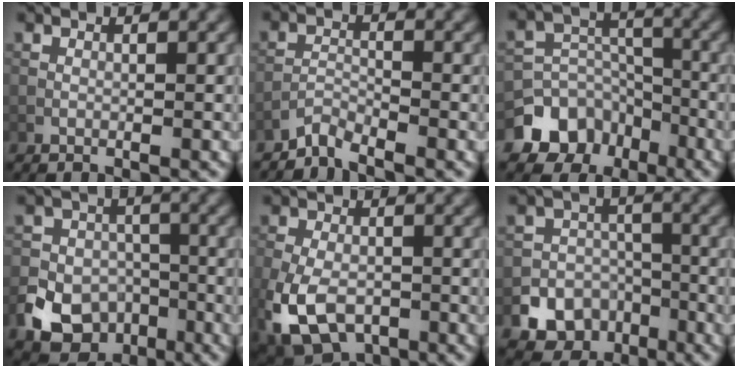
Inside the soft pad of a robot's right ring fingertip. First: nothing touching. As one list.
[{"total": 1.8, "force": [-1.7, 0.2, 0.4], "torque": [-0.007, 0.005, -0.040]}, {"total": 9.9, "force": [-6.4, 7.4, 1.6], "torque": [-0.030, 0.001, -0.123]}, {"total": 10.1, "force": [-5.2, 8.1, 3.1], "torque": [-0.040, -0.029, -0.106]}, {"total": 9.5, "force": [-4.0, 5.8, 6.4], "torque": [-0.152, -0.040, -0.065]}, {"total": 9.5, "force": [-5.1, 7.8, 2.1], "torque": [-0.014, -0.029, -0.099]}]